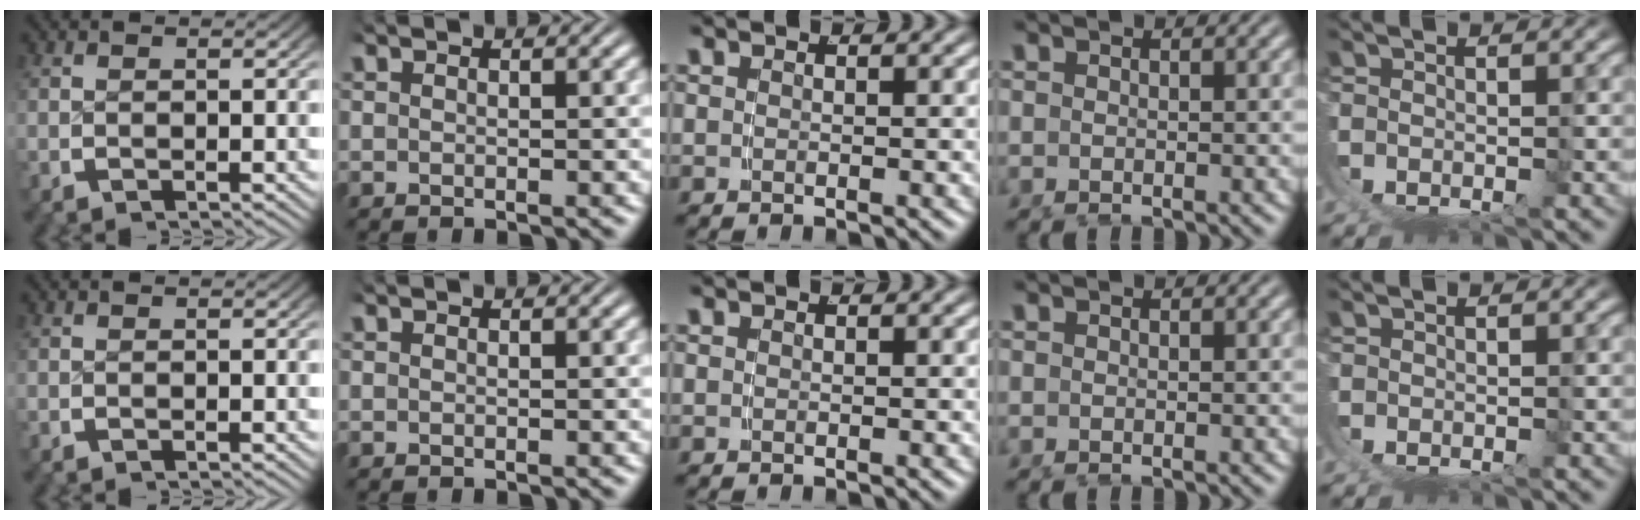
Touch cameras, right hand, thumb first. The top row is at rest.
{}